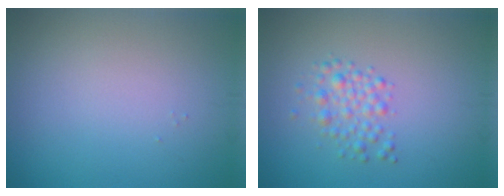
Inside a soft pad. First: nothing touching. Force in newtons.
{"total": 2.2, "press": 2.2, "slide": 0.1}